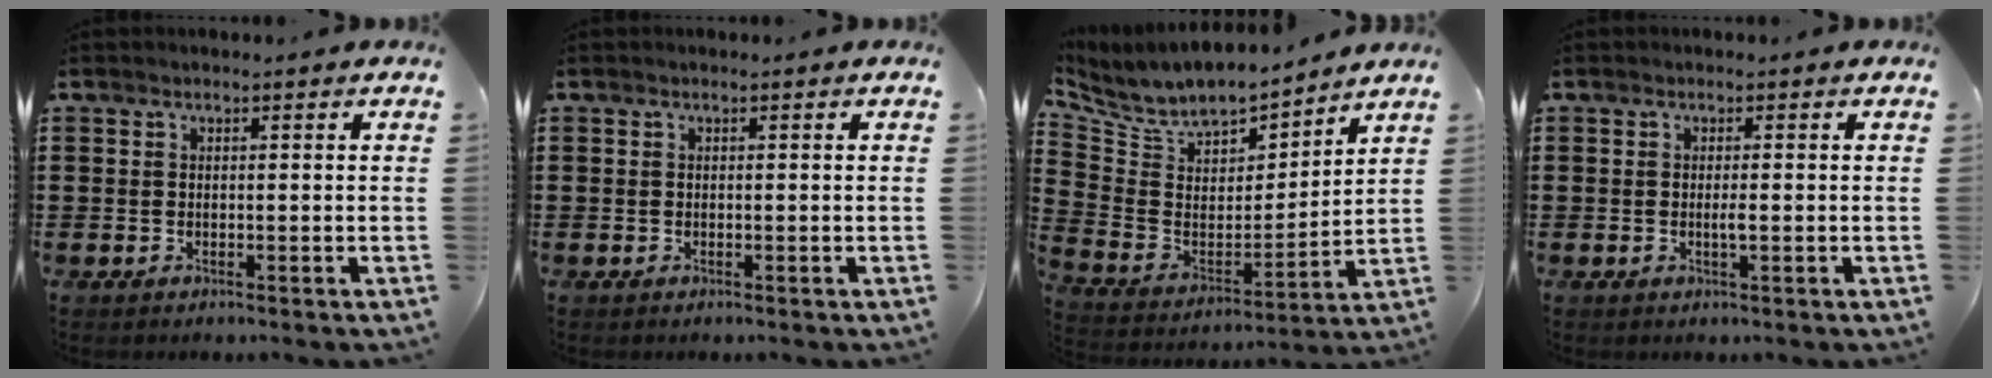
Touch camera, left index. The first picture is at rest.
{"total": 0.0}
{"total": 7.6, "force": [6.6, 3.1, 1.8], "torque": [-0.077, -0.044, 0.116]}
{"total": 1.3, "force": [-0.1, 0.1, 1.3], "torque": [-0.025, -0.004, -0.002]}